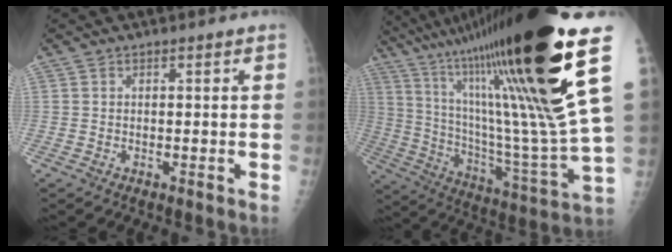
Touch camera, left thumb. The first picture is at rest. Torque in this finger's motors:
{"motor_torque": [2.89, 1.11, 2.36, -0.42, 0.85]}